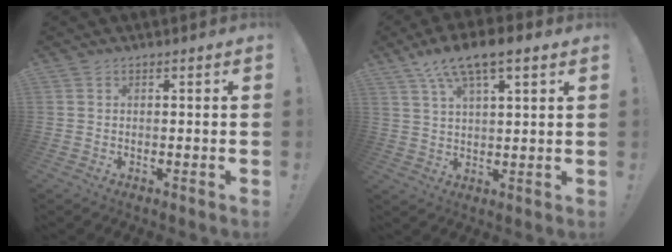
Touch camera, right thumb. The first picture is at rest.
{"total": 10.2, "force": [6.5, 3.0, 7.2], "torque": [-0.131, -0.022, 0.119]}